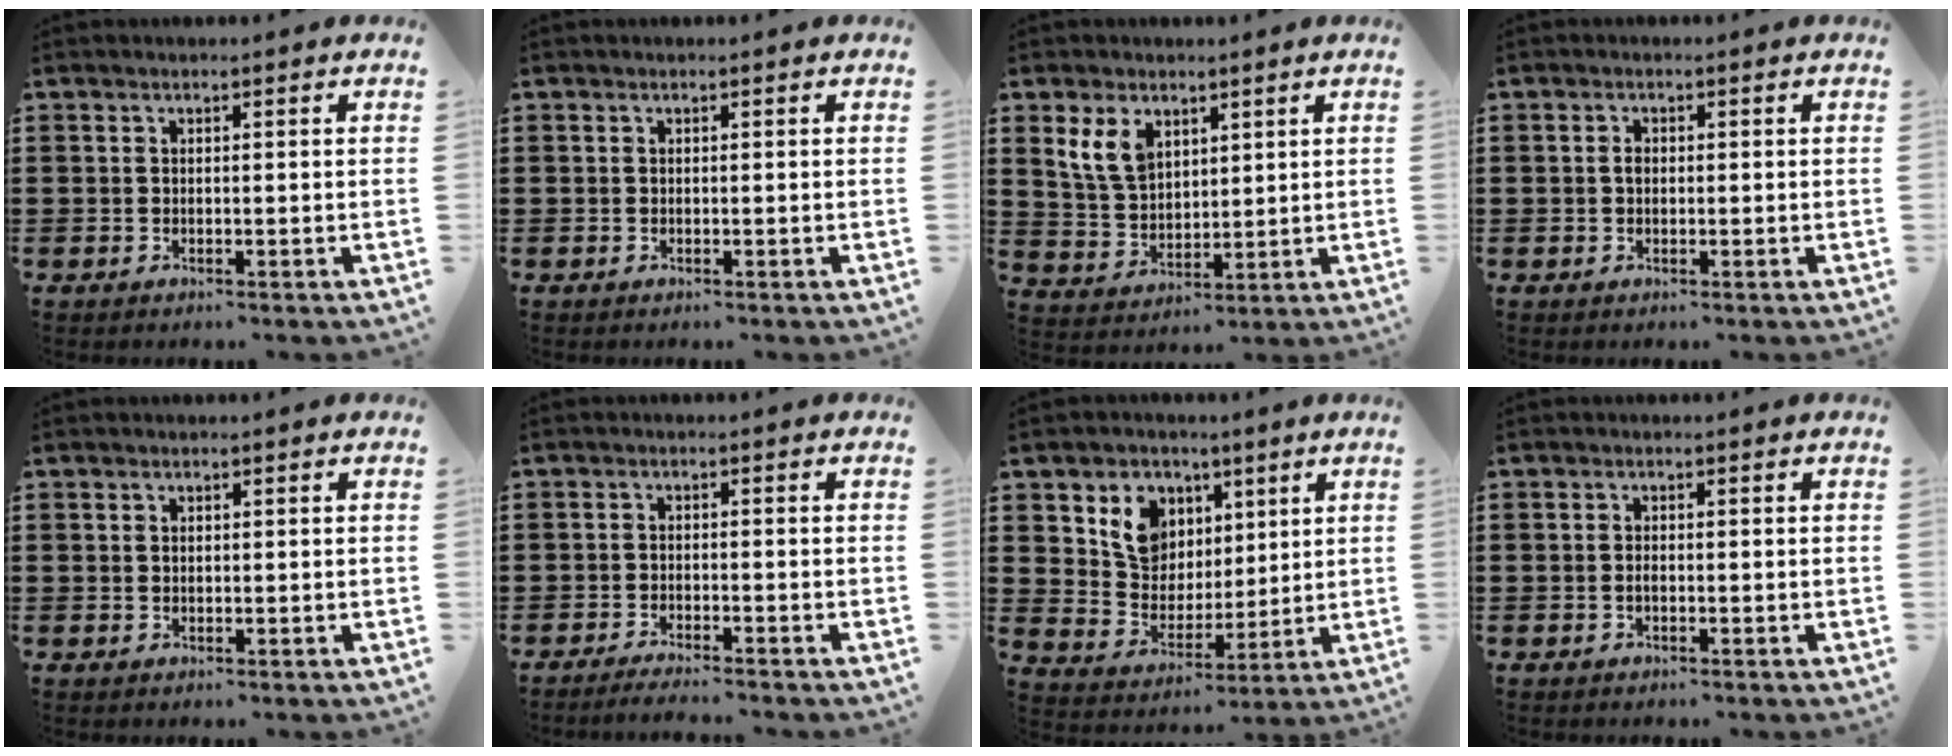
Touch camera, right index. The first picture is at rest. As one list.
[{"total": 0.0}, {"total": 6.8, "force": [3.3, 4.6, 3.8], "torque": [-0.107, 0.009, 0.059]}, {"total": 1.2, "force": [0.0, 0.8, 1.0], "torque": [-0.021, 0.003, 0.000]}, {"total": 0.6, "force": [0.3, 0.5, 0.2], "torque": [-0.005, 0.003, 0.007]}, {"total": 2.0, "force": [-1.9, -0.1, 0.4], "torque": [-0.008, 0.001, -0.037]}, {"total": 8.4, "force": [4.1, 7.0, 2.3], "torque": [-0.072, -0.001, 0.078]}, {"total": 0.8, "force": [-0.2, 0.3, 0.6], "torque": [-0.015, -0.003, -0.003]}]